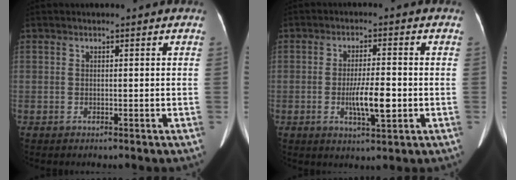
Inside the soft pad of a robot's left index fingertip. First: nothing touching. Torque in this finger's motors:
{"motor_torque": [1.11, 0.10, 0.61, 0.05]}